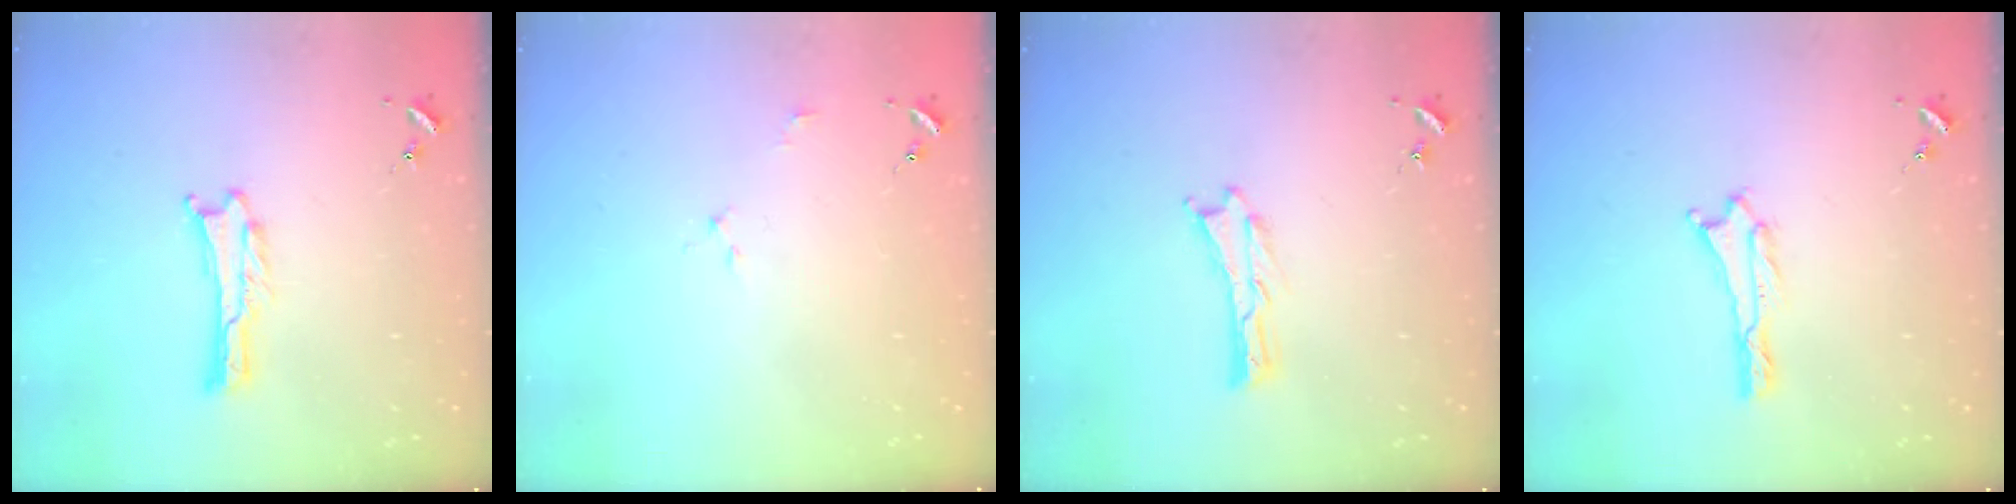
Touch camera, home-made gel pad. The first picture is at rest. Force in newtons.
{"total": 2.2, "press": 2.2, "slide": 0.2}
{"total": 0.0}
{"total": 0.0}